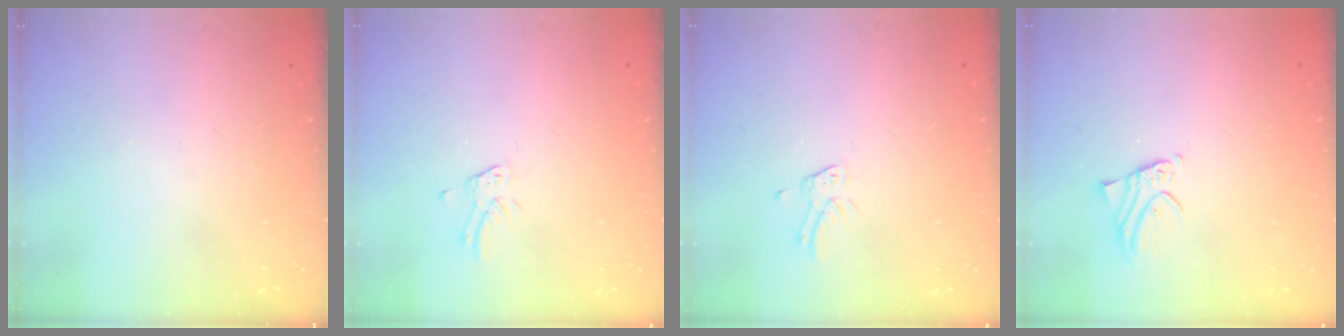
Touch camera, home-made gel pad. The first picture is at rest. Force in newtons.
{"total": 2.4, "press": 2.4, "slide": 0.3}
{"total": 2.4, "press": 2.4, "slide": 0.3}
{"total": 2.1, "press": 2.1, "slide": 0.1}